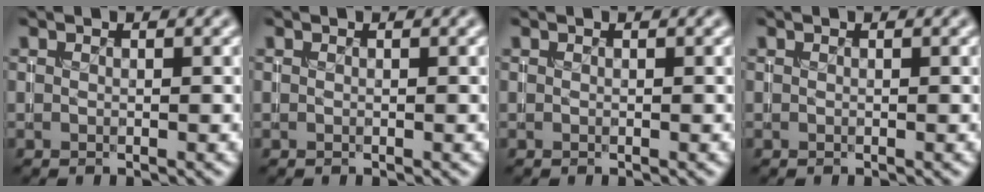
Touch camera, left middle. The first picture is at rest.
{"total": 0.0}
{"total": 0.0}
{"total": 0.0}